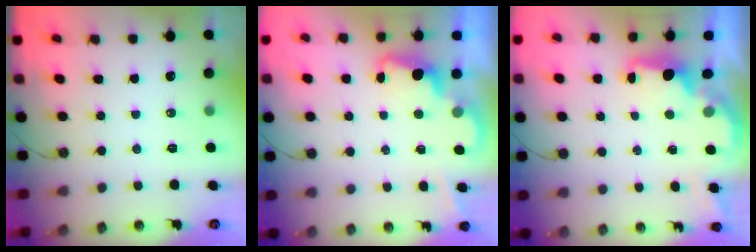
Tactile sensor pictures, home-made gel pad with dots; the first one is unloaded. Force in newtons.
{"total": 2.4, "press": 2.4, "slide": 0.5}
{"total": 2.2, "press": 2.1, "slide": 0.8}